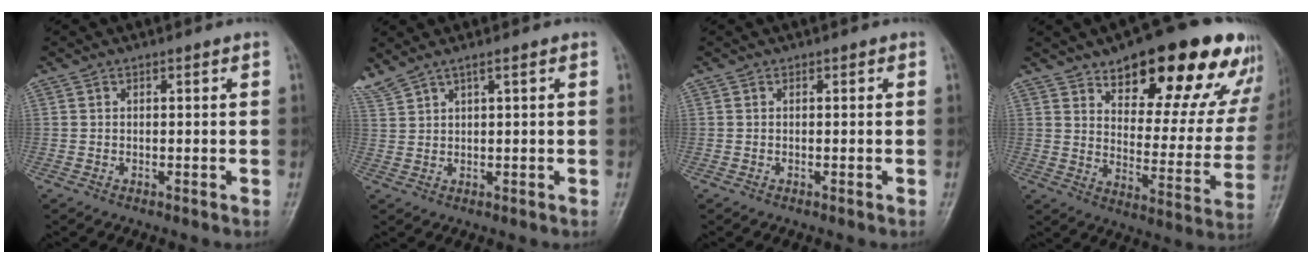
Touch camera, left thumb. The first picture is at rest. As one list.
[{"total": 4.3, "force": [3.3, 0.1, 2.7], "torque": [-0.073, 0.010, 0.078]}, {"total": 0.0}, {"total": 25.0, "force": [16.1, 10.0, 16.4], "torque": [-0.173, -0.062, 0.222]}]